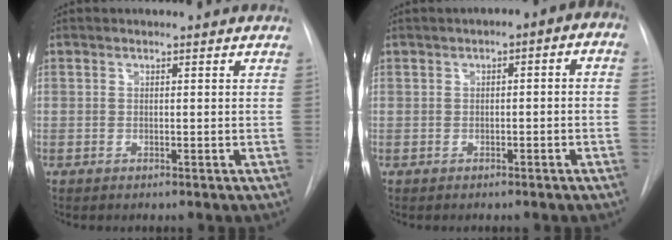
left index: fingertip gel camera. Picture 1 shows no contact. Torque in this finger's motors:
{"motor_torque": [0.40, -0.93, -0.07, 0.04]}